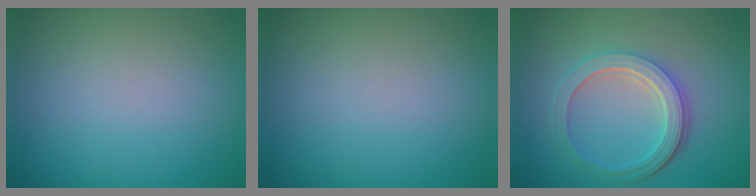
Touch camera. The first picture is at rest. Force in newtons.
{"total": 0.0}
{"total": 5.2, "press": 3.9, "slide": 3.4}